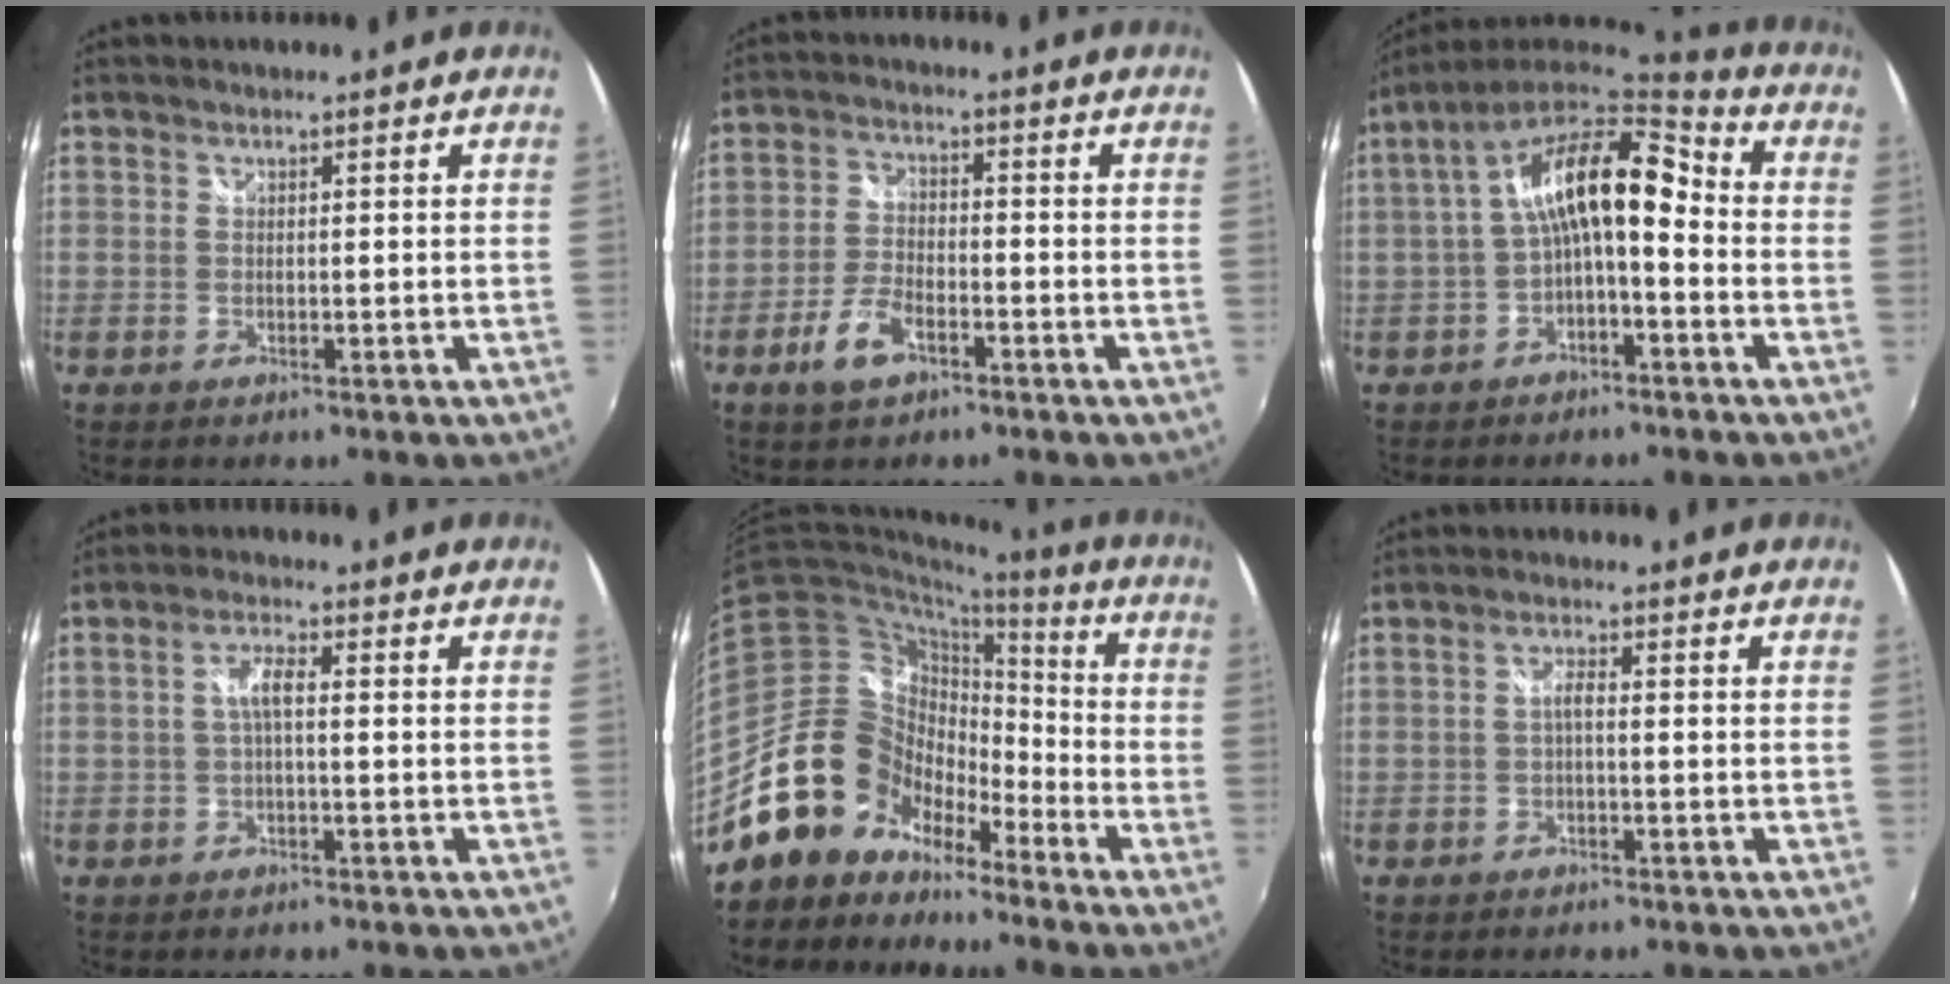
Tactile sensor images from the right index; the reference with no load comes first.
{"total": 6.7, "force": [-3.9, 3.1, 4.5], "torque": [-0.102, -0.001, -0.072]}
{"total": 14.3, "force": [-0.6, 6.0, 12.9], "torque": [-0.240, 0.026, -0.018]}
{"total": 3.0, "force": [-0.2, 0.6, 2.9], "torque": [-0.058, 0.007, -0.003]}
{"total": 16.8, "force": [-12.1, 10.5, 5.2], "torque": [-0.111, 0.032, -0.221]}
{"total": 1.6, "force": [-0.5, 0.4, 1.5], "torque": [-0.030, 0.004, -0.011]}